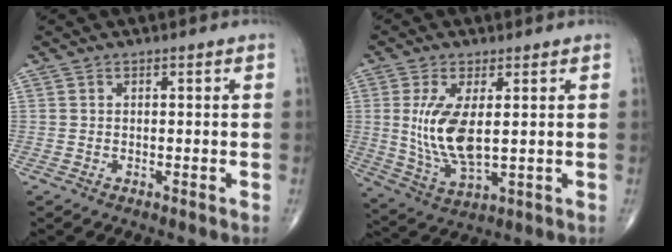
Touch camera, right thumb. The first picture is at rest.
{"total": 11.1, "force": [1.3, 4.6, 10.0], "torque": [-0.207, -0.020, 0.037]}